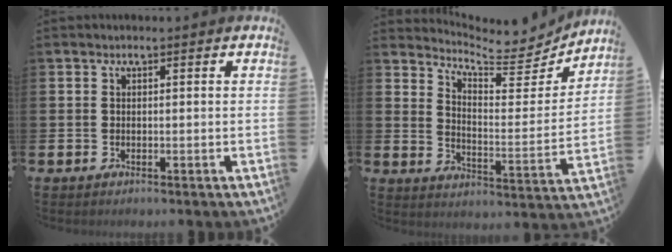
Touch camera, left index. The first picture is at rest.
{"total": 6.5, "force": [6.3, 1.5, 1.0], "torque": [-0.035, -0.065, 0.103]}